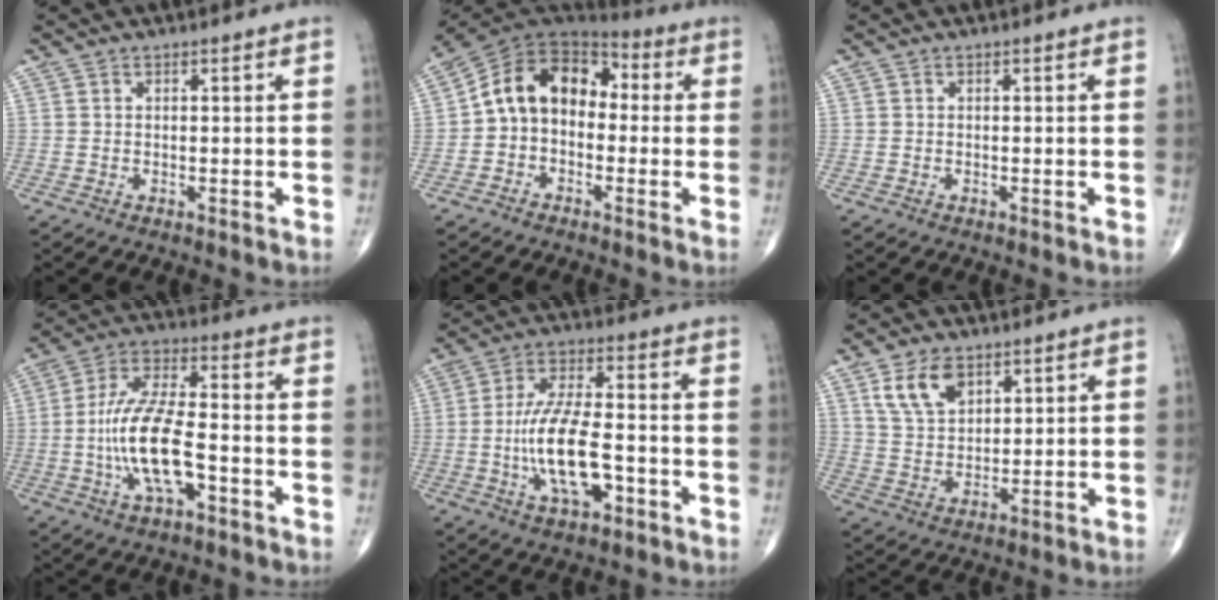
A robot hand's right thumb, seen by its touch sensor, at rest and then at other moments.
{"total": 12.9, "force": [-0.4, 9.6, 8.6], "torque": [-0.117, 0.049, -0.025]}
{"total": 0.0}
{"total": 14.5, "force": [-3.6, 5.6, 12.8], "torque": [-0.255, 0.028, -0.068]}
{"total": 13.8, "force": [-3.4, 5.6, 12.1], "torque": [-0.227, 0.020, -0.060]}
{"total": 8.1, "force": [4.3, 4.9, 4.8], "torque": [-0.073, -0.019, 0.087]}